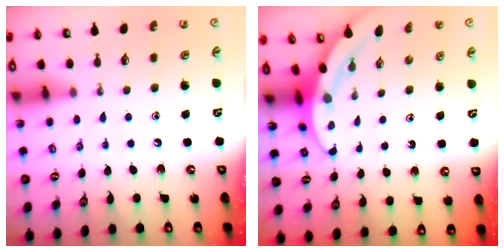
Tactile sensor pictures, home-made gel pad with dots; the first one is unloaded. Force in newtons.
{"total": 3.8, "press": 3.8, "slide": 0.1}